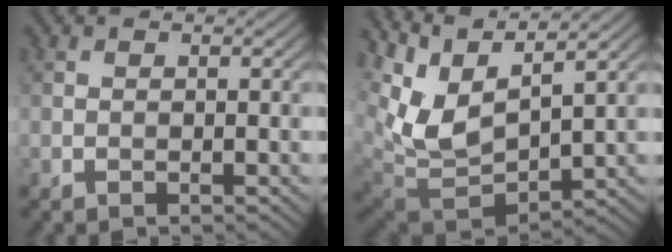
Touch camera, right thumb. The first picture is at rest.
{"total": 11.2, "force": [5.1, 4.6, 8.9], "torque": [-0.222, 0.000, 0.106]}